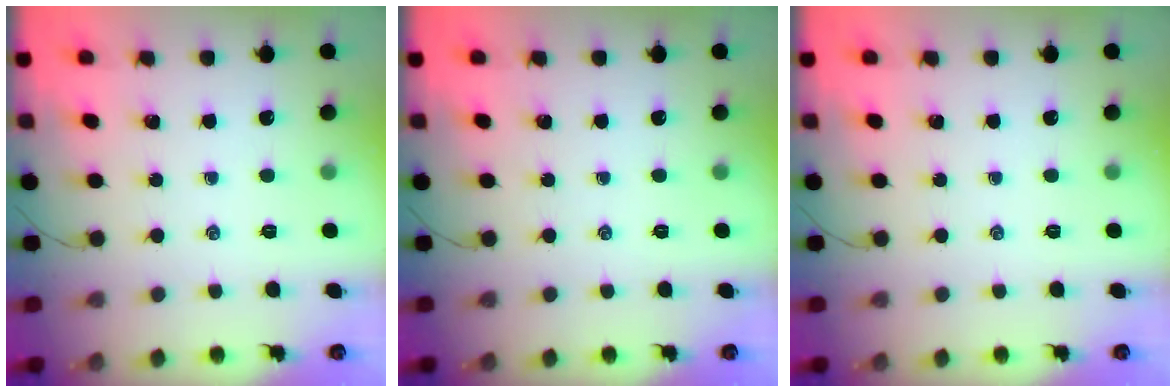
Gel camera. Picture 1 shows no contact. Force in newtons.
{"total": 0.0}
{"total": 0.0}